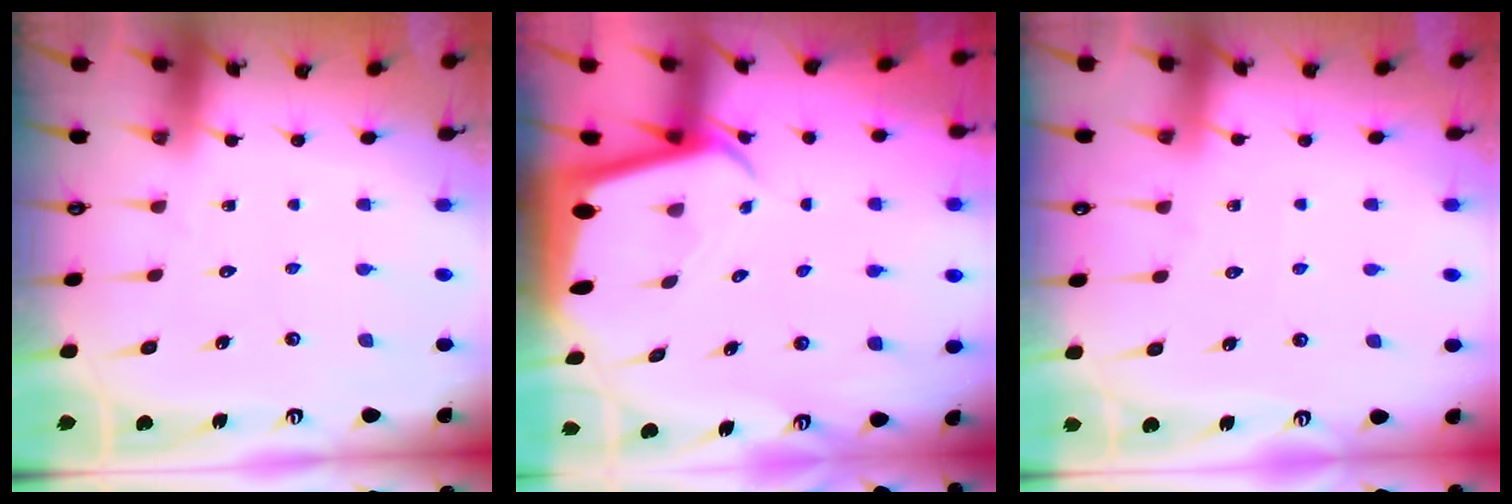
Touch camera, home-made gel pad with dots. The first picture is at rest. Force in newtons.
{"total": 3.0, "press": 3.0, "slide": 0.3}
{"total": 2.8, "press": 2.8, "slide": 0.4}